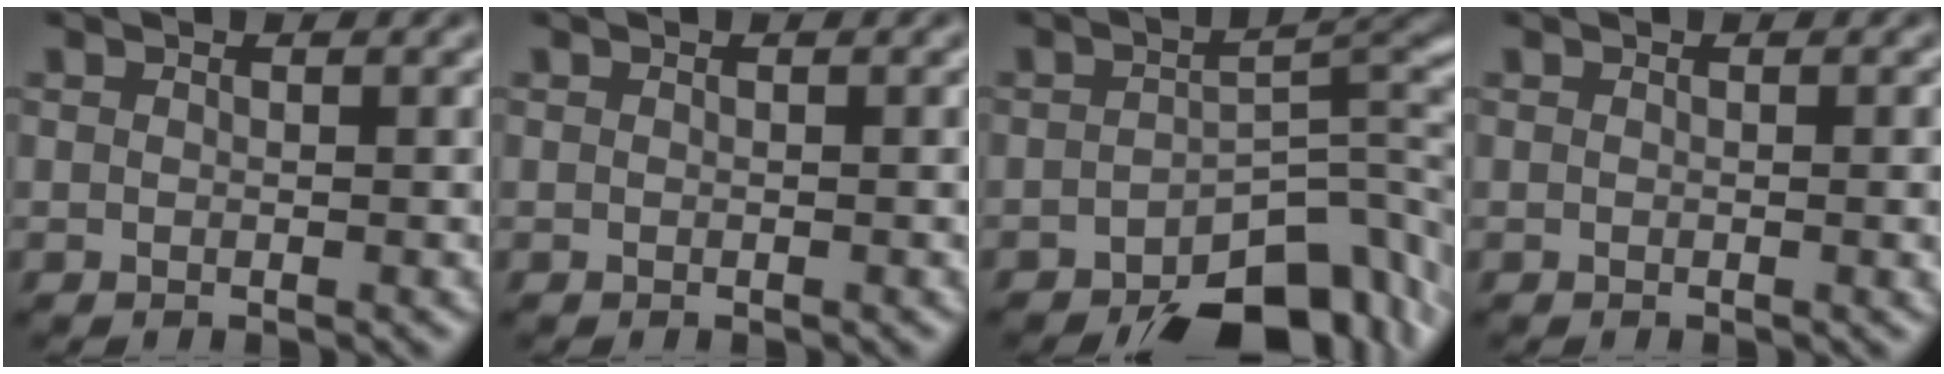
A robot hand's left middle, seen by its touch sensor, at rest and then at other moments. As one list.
[{"total": 0.0}, {"total": 9.7, "force": [-5.7, 4.2, 6.5], "torque": [-0.063, -0.004, -0.089]}, {"total": 1.2, "force": [0.0, 0.2, 1.2], "torque": [-0.012, 0.001, 0.000]}]